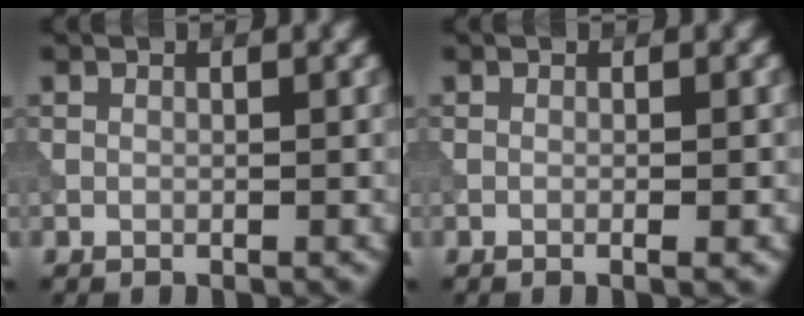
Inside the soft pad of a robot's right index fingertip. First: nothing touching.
{"total": 1.3, "force": [-0.3, 0.3, 1.2], "torque": [-0.015, -0.001, -0.009]}